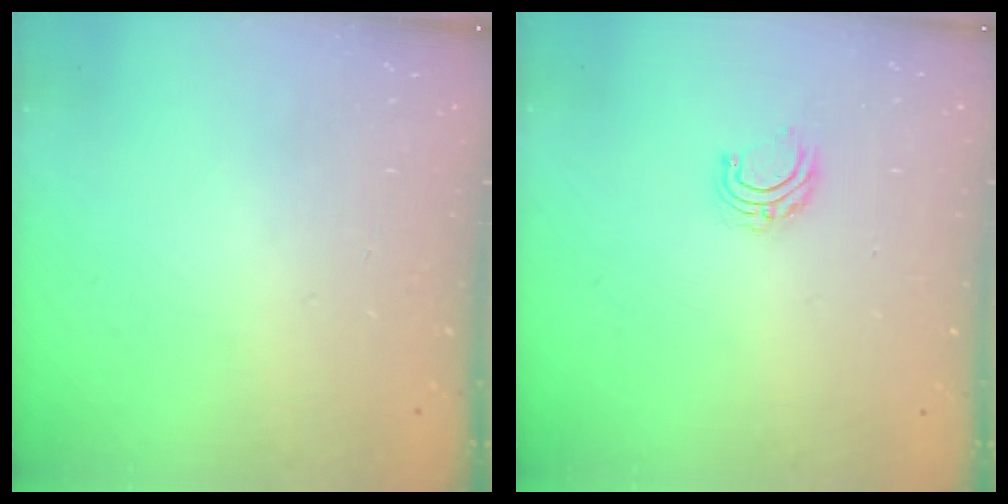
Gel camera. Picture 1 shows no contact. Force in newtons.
{"total": 5.0, "press": 5.0, "slide": 0.4}